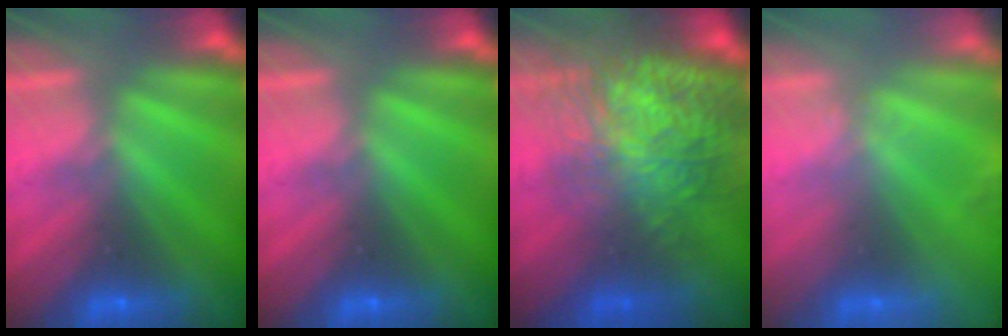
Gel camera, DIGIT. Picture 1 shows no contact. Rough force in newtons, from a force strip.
{"total": 0.0}
{"total": 8.6}
{"total": 2.6}